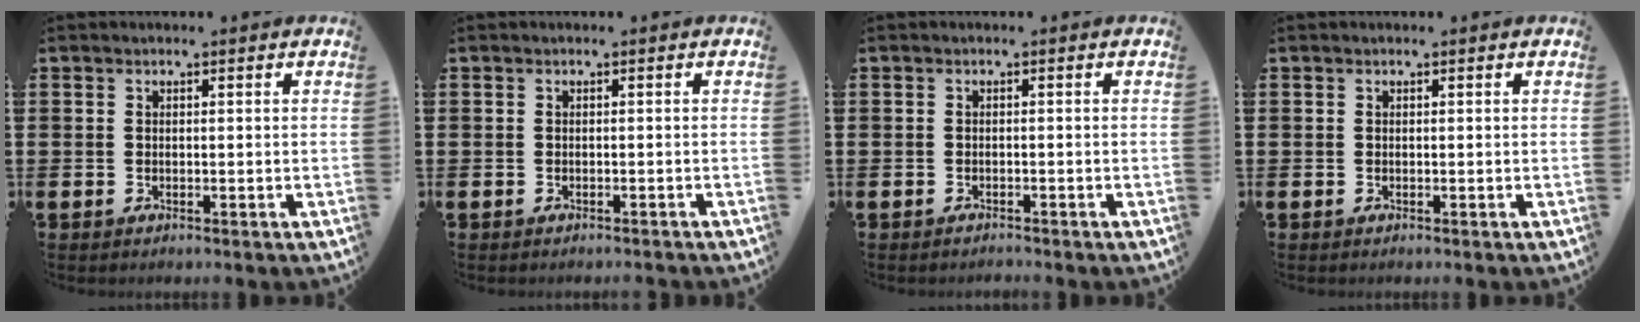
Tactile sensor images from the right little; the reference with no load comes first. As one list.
[{"total": 0.0}, {"total": 0.6, "force": [-0.6, 0.0, -0.1], "torque": [-0.001, -0.002, -0.012]}, {"total": 0.0}]